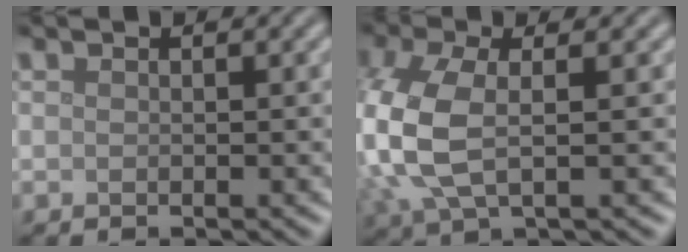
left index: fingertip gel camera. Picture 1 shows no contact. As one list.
[{"total": 6.3, "force": [0.4, 3.4, 5.3], "torque": [-0.140, 0.000, 0.005]}]